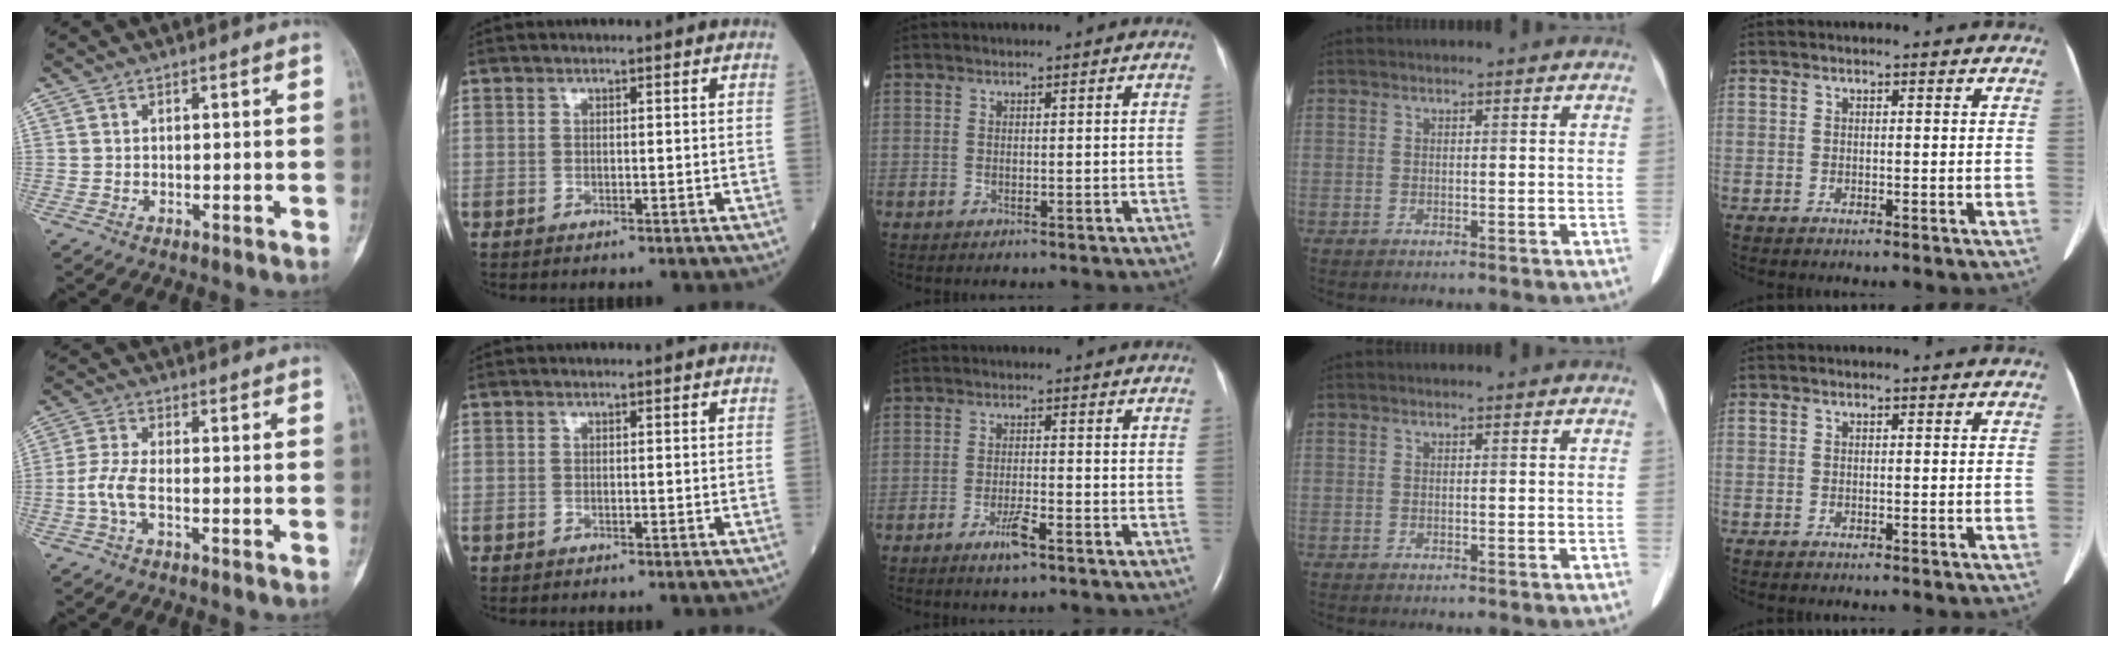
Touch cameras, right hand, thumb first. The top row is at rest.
{"thumb": {"total": 4.4, "force": [-1.5, 1.3, 3.9], "torque": [-0.098, 0.006, -0.036]}, "middle": {"total": 3.9, "force": [-2.5, 0.5, 2.9], "torque": [-0.060, -0.004, -0.044]}}